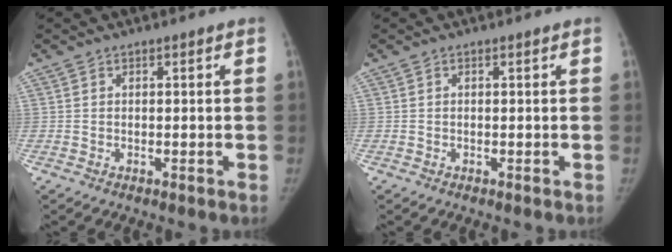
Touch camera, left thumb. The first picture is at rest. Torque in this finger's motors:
{"motor_torque": [-0.35, -0.31, -0.20, 0.63, -0.08]}